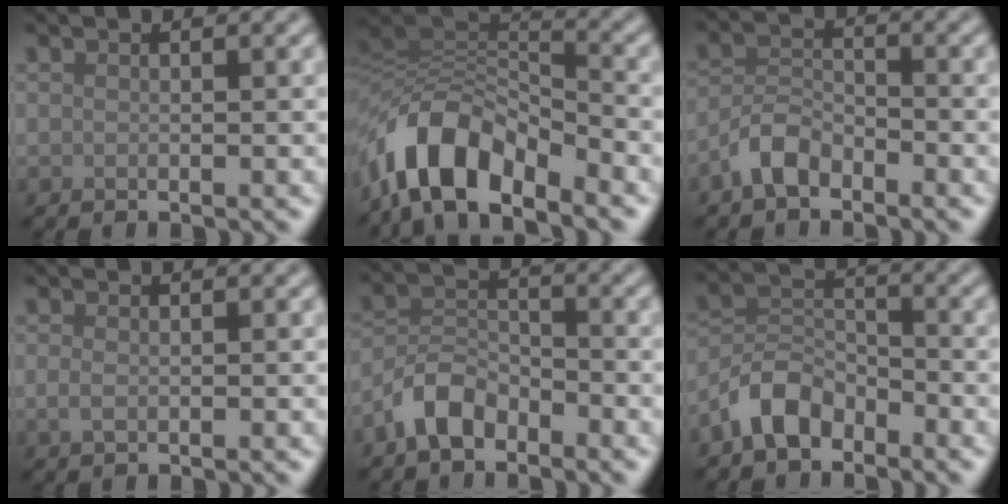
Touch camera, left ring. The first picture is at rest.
{"total": 8.8, "force": [-5.6, 4.0, 5.5], "torque": [-0.093, 0.007, -0.112]}
{"total": 3.2, "force": [-2.4, 1.4, 1.5], "torque": [-0.028, 0.009, -0.055]}
{"total": 1.1, "force": [-0.1, 0.7, 0.9], "torque": [-0.024, -0.003, -0.002]}
{"total": 4.1, "force": [-2.9, 2.1, 1.9], "torque": [-0.034, 0.008, -0.066]}
{"total": 4.4, "force": [-3.2, 2.4, 2.0], "torque": [-0.033, 0.009, -0.072]}